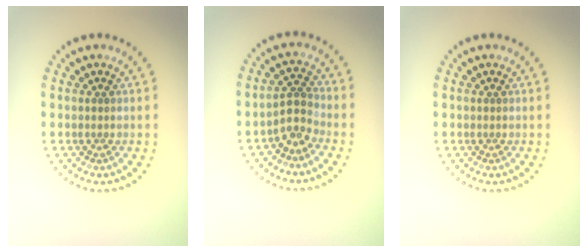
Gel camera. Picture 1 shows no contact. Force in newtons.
{"total": 2.3, "press": 1.8, "slide": 1.5}
{"total": 0.0}